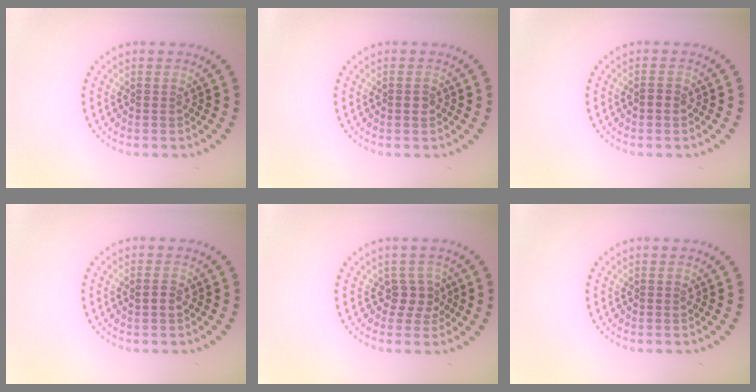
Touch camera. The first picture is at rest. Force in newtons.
{"total": 0.7, "press": 0.6, "slide": 0.4}
{"total": 0.9, "press": 0.9, "slide": 0.2}
{"total": 1.0, "press": 1.0, "slide": 0.3}
{"total": 1.9, "press": 1.4, "slide": 1.3}
{"total": 0.0}